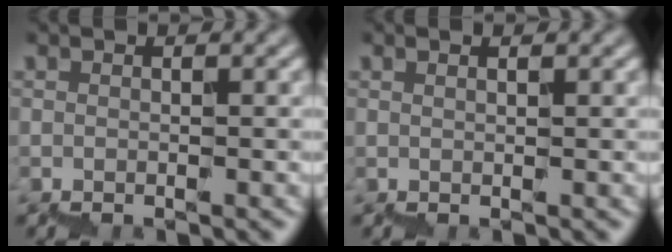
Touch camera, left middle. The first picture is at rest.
{"total": 1.0, "force": [0.9, 0.1, 0.4], "torque": [0.009, 0.005, 0.019]}